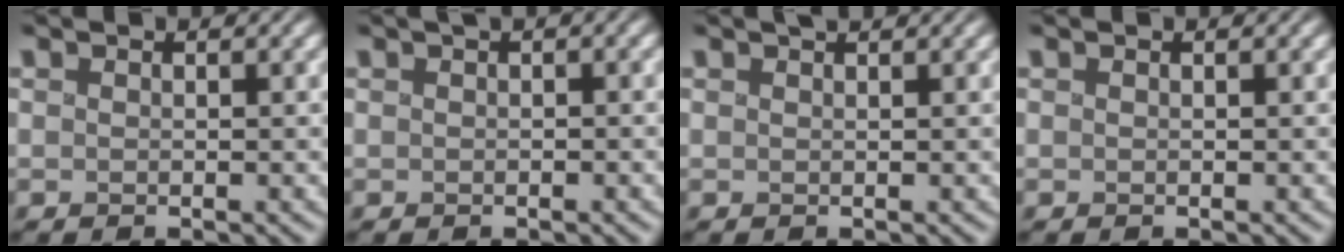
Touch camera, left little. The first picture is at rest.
{"total": 1.6, "force": [0.7, 0.7, 1.3], "torque": [-0.015, 0.006, 0.009]}
{"total": 1.0, "force": [0.8, 0.3, 0.6], "torque": [-0.003, 0.004, 0.010]}
{"total": 0.0}